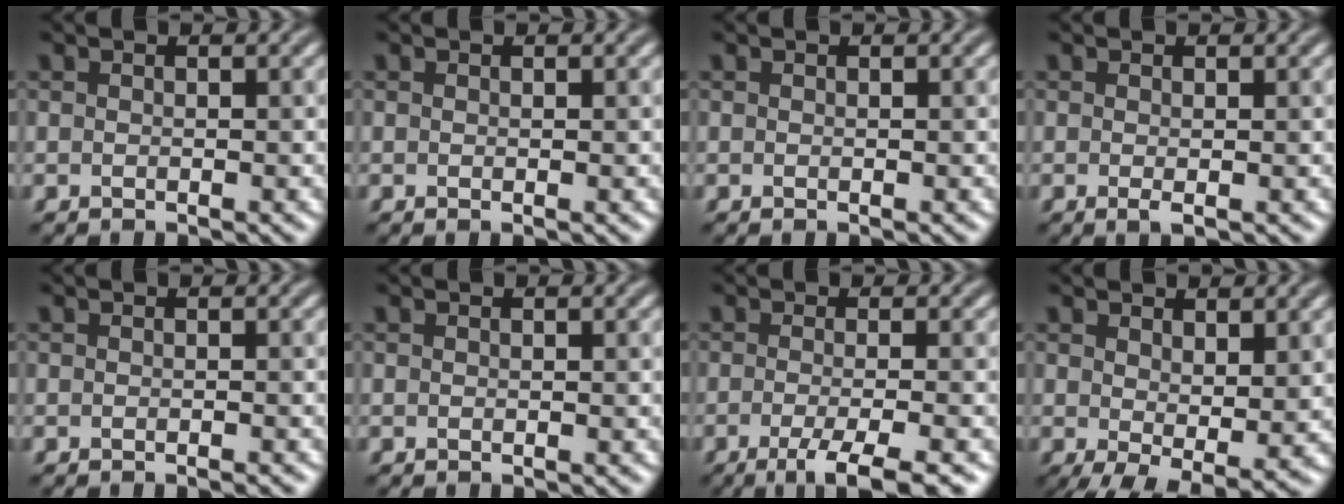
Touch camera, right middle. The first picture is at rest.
{"total": 0.0}
{"total": 0.0}
{"total": 0.7, "force": [-0.1, 0.1, 0.7], "torque": [-0.013, -0.004, -0.001]}
{"total": 0.6, "force": [-0.4, 0.0, 0.4], "torque": [-0.003, 0.002, -0.008]}
{"total": 0.0}
{"total": 4.7, "force": [-2.2, 1.0, 4.0], "torque": [-0.057, -0.005, -0.045]}
{"total": 4.2, "force": [0.9, 1.8, 3.7], "torque": [-0.065, -0.008, 0.021]}